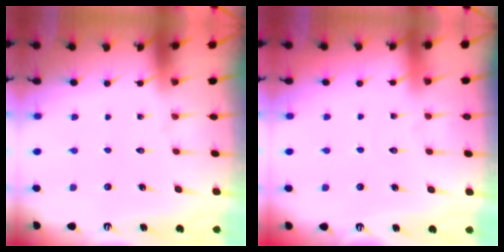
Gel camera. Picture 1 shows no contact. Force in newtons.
{"total": 2.7, "press": 2.7, "slide": 0.3}